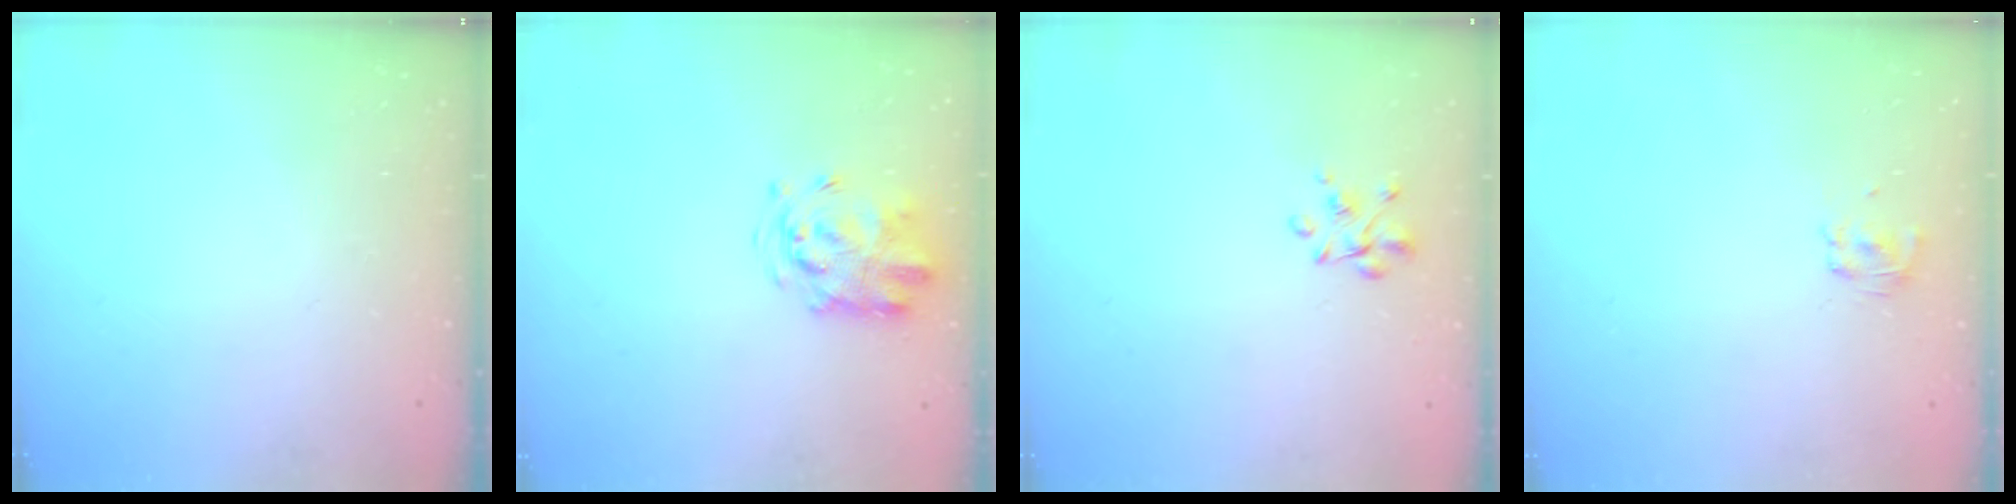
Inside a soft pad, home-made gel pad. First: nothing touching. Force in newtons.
{"total": 3.5, "press": 3.4, "slide": 0.9}
{"total": 3.7, "press": 3.5, "slide": 1.1}
{"total": 2.3, "press": 2.1, "slide": 0.9}